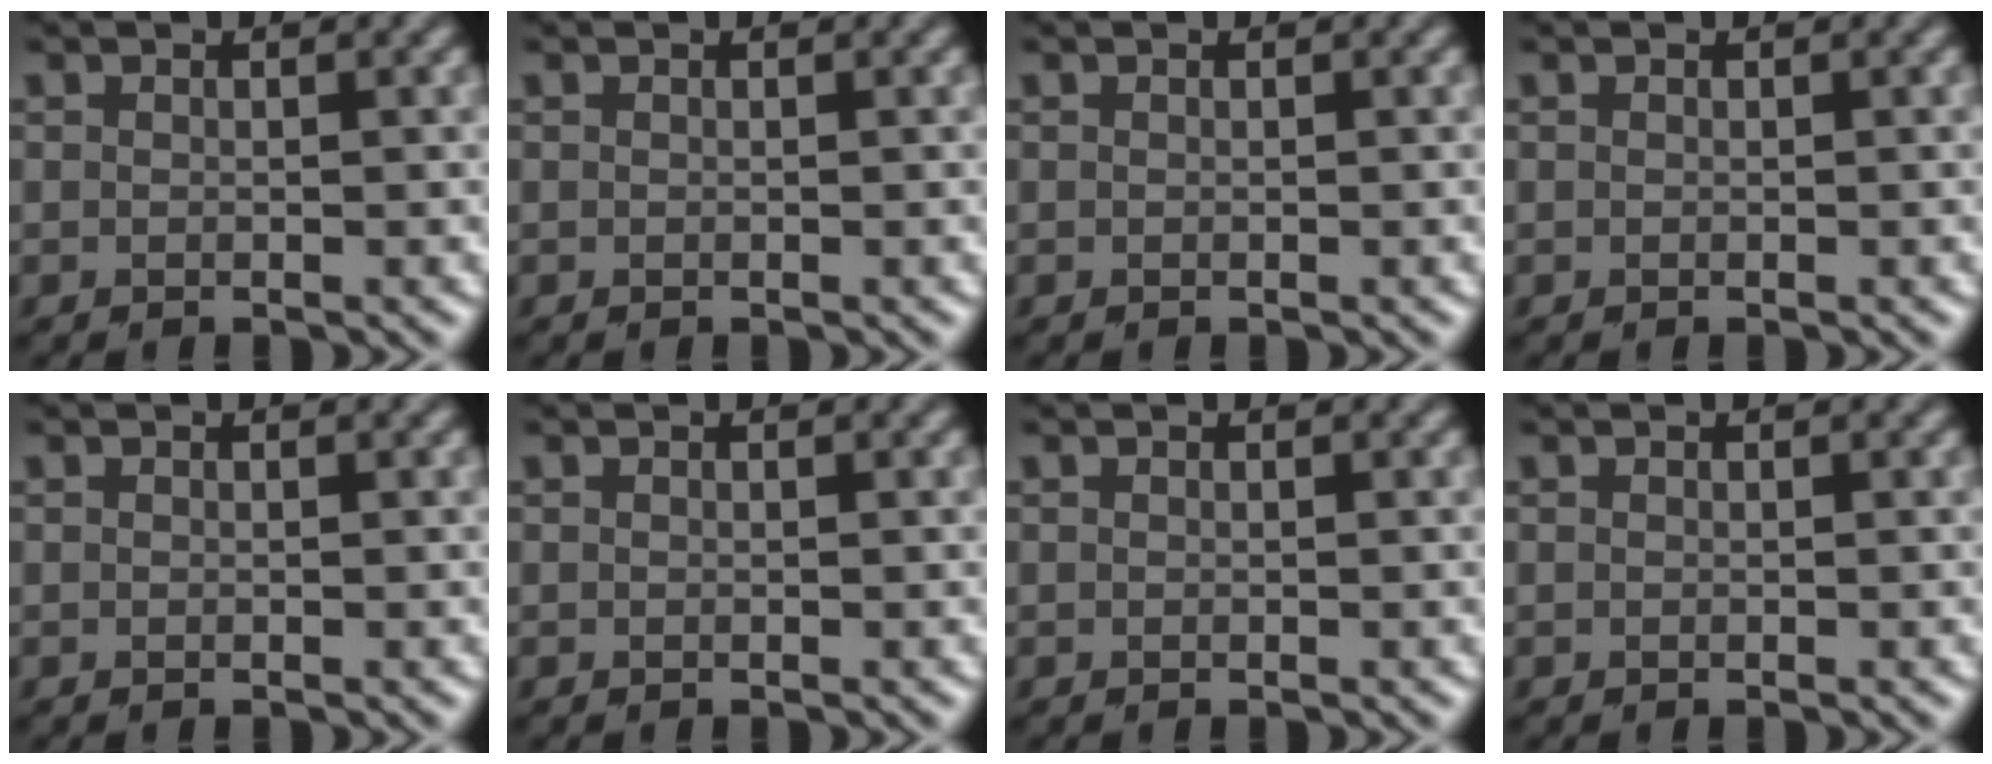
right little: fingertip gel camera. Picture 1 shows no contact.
{"total": 0.0}
{"total": 0.0}
{"total": 0.0}
{"total": 0.0}
{"total": 0.0}
{"total": 0.0}
{"total": 0.0}